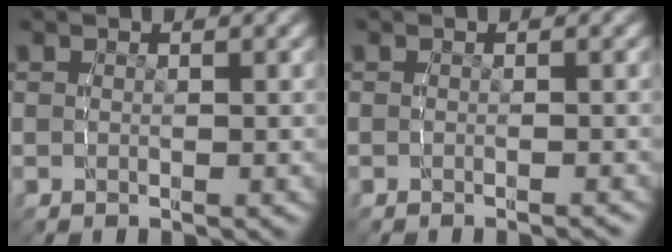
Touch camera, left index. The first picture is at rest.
{"total": 1.0, "force": [-0.9, 0.1, 0.4], "torque": [-0.004, 0.004, -0.017]}